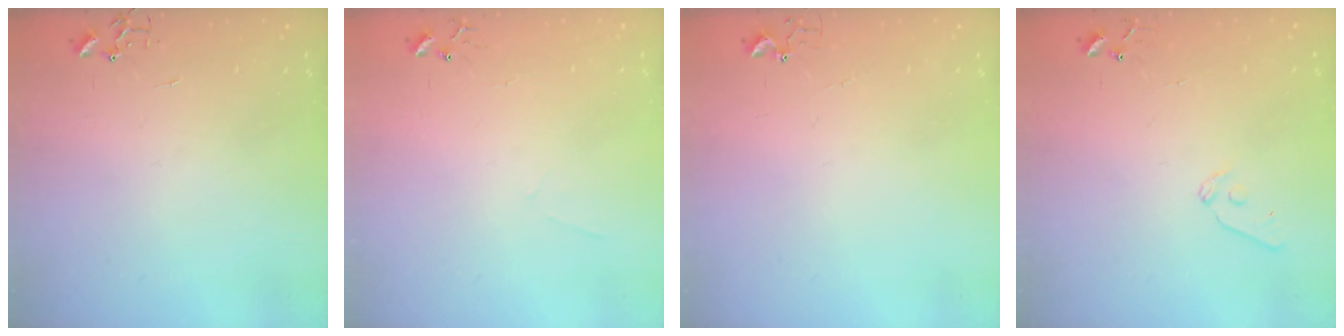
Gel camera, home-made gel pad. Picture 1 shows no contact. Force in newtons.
{"total": 4.4, "press": 4.4, "slide": 0.4}
{"total": 2.9, "press": 2.9, "slide": 0.3}
{"total": 7.2, "press": 7.2, "slide": 0.5}